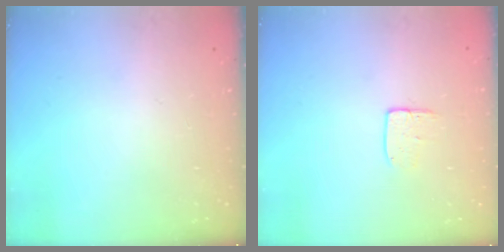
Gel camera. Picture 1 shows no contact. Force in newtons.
{"total": 5.4, "press": 5.4, "slide": 0.4}